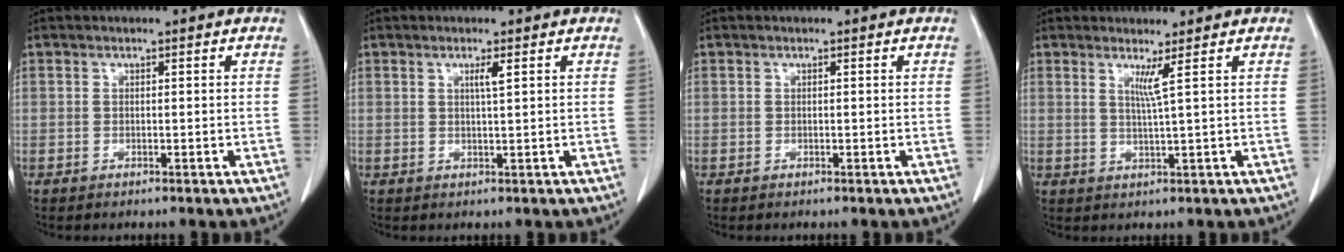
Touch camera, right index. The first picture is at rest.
{"total": 1.6, "force": [0.7, -0.2, 1.4], "torque": [-0.027, -0.003, 0.012]}
{"total": 0.0}
{"total": 2.3, "force": [1.1, -1.0, 1.7], "torque": [-0.036, -0.015, 0.026]}